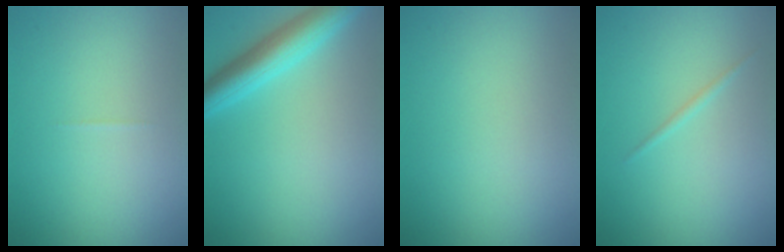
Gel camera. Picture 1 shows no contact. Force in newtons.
{"total": 4.5, "press": 4.5, "slide": 0.2}
{"total": 0.0}
{"total": 0.6, "press": 0.6, "slide": 0.0}